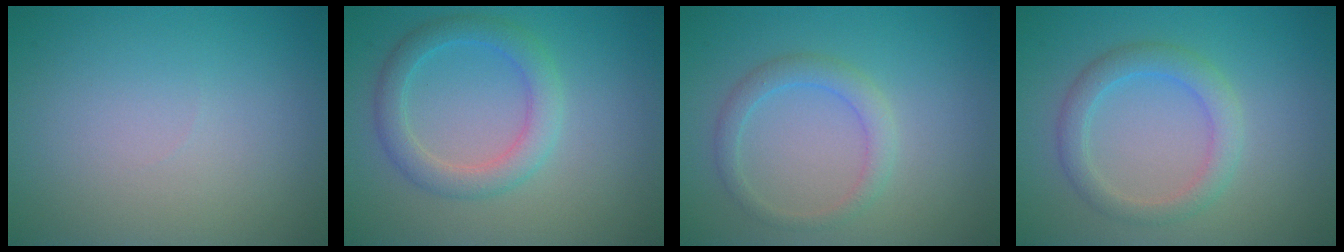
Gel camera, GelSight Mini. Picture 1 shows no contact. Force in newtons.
{"total": 2.2, "press": 2.2, "slide": 0.3}
{"total": 2.1, "press": 2.1, "slide": 0.1}
{"total": 2.9, "press": 2.9, "slide": 0.4}